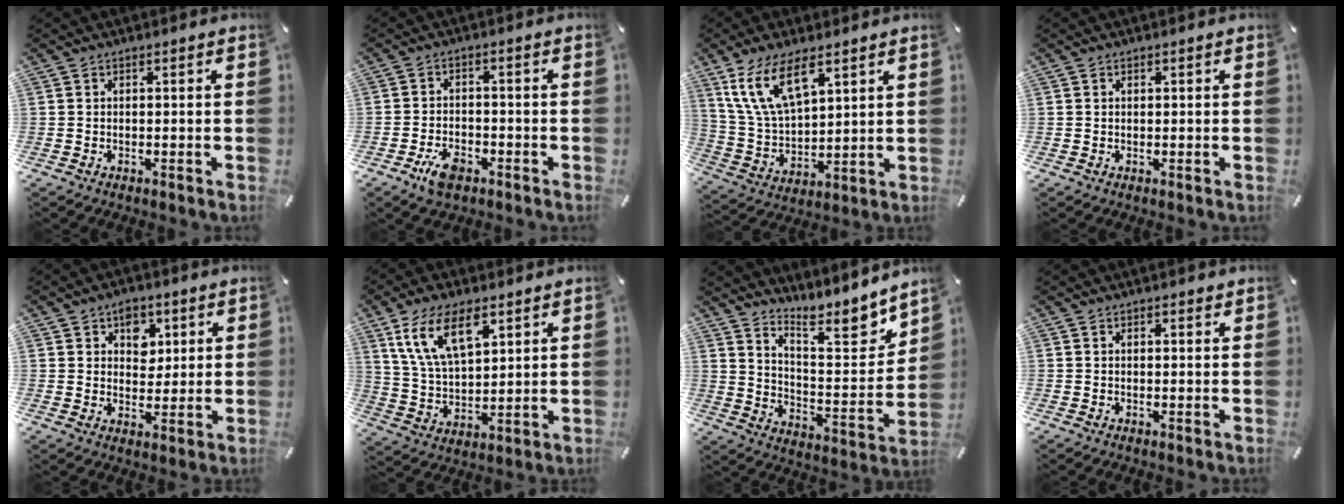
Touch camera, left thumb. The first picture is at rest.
{"total": 5.8, "force": [-3.3, 3.4, 3.4], "torque": [-0.062, 0.014, -0.063]}
{"total": 13.5, "force": [8.1, 6.5, 8.7], "torque": [-0.215, -0.024, 0.147]}
{"total": 0.5, "force": [0.2, 0.4, 0.2], "torque": [-0.003, 0.002, 0.003]}
{"total": 6.1, "force": [2.9, 4.9, 2.2], "torque": [-0.011, -0.012, 0.044]}
{"total": 12.9, "force": [7.3, 6.4, 8.6], "torque": [-0.197, -0.018, 0.131]}
{"total": 13.0, "force": [11.3, 3.5, 5.5], "torque": [-0.072, -0.109, 0.191]}
{"total": 0.9, "force": [0.6, 0.5, 0.5], "torque": [-0.010, 0.000, 0.012]}